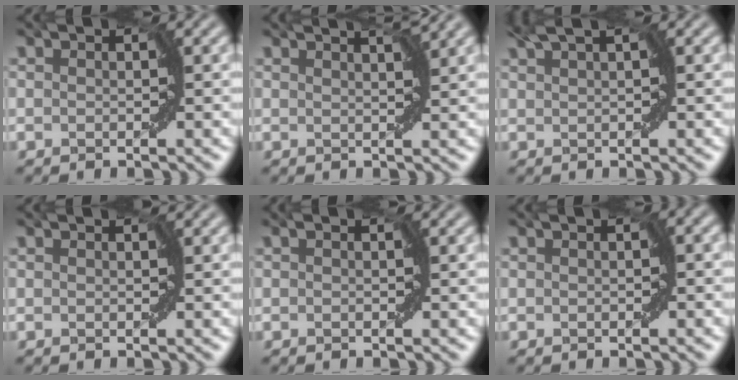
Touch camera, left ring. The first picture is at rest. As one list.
[{"total": 2.1, "force": [1.6, -0.2, 1.3], "torque": [-0.025, 0.006, 0.017]}, {"total": 1.8, "force": [1.3, 0.0, 1.2], "torque": [-0.024, 0.008, 0.022]}, {"total": 0.0}, {"total": 0.0}, {"total": 0.8, "force": [-0.1, 0.3, 0.8], "torque": [-0.015, 0.000, -0.002]}]